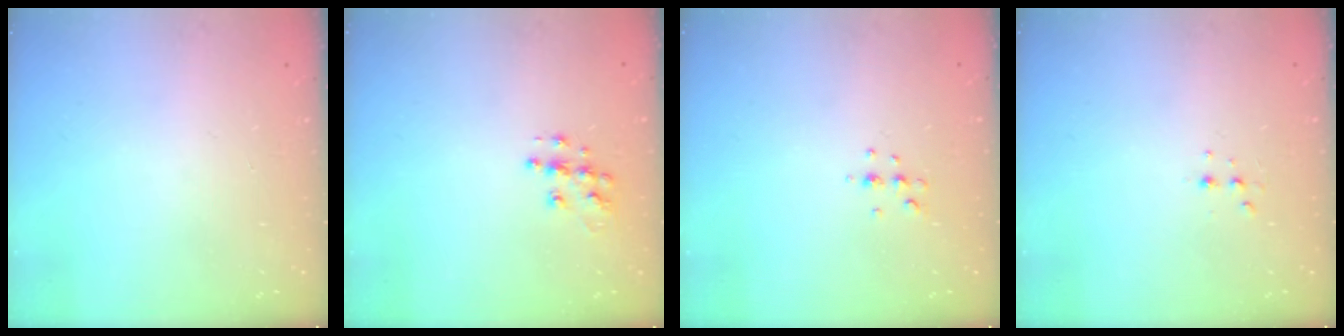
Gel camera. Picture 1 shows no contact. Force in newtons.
{"total": 9.2, "press": 9.2, "slide": 0.5}
{"total": 4.9, "press": 4.7, "slide": 1.6}
{"total": 2.3, "press": 2.2, "slide": 0.6}